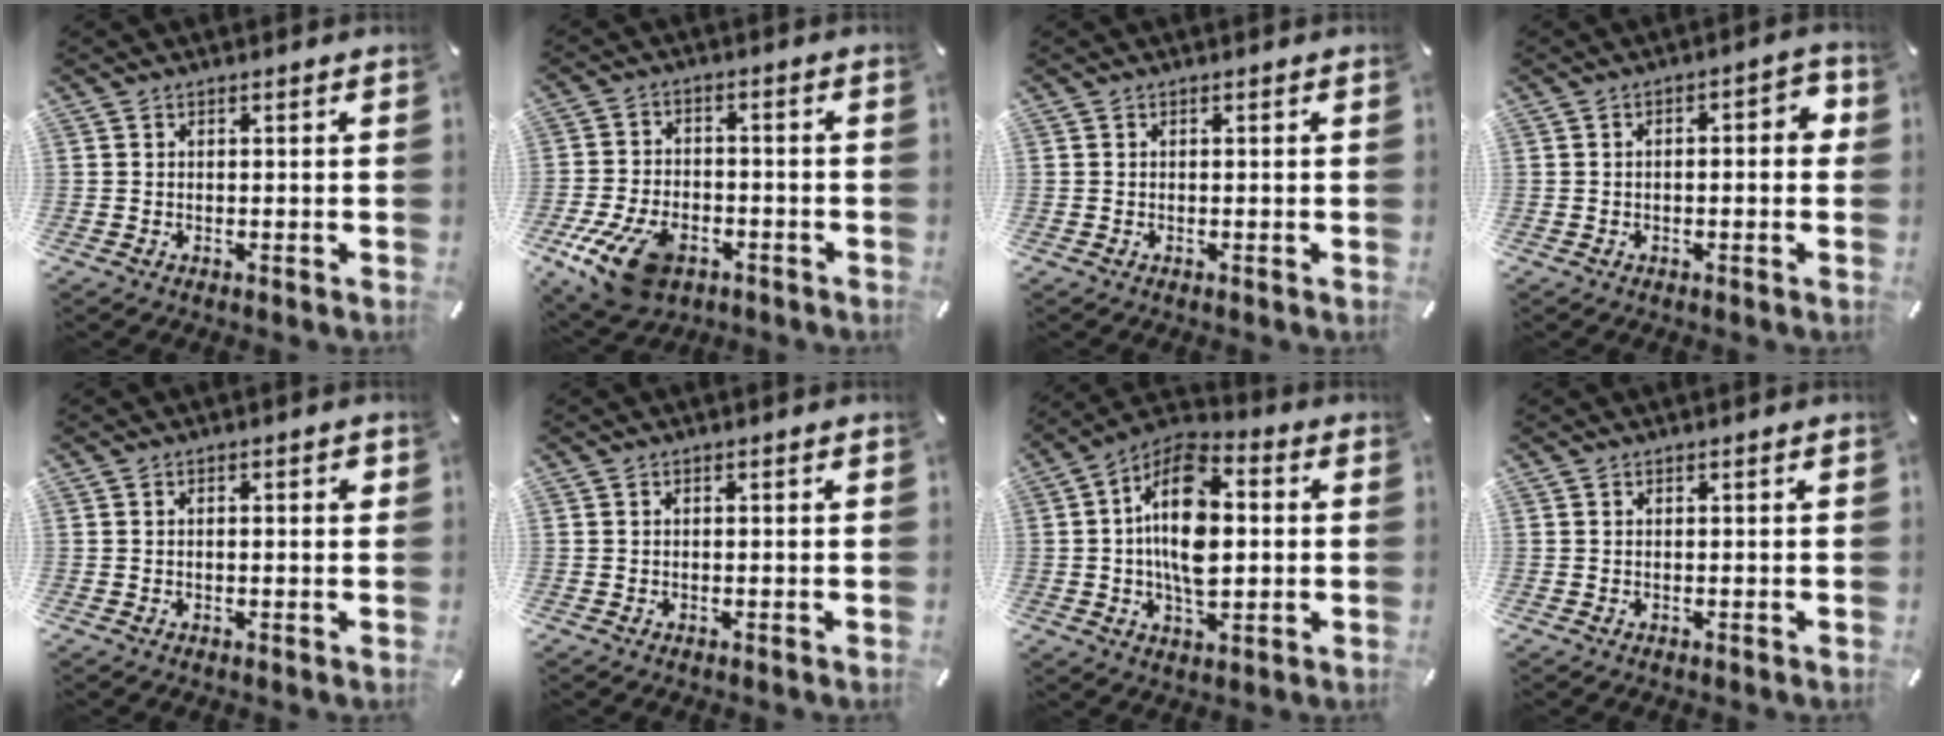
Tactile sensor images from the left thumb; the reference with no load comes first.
{"total": 13.5, "force": [-6.9, 8.0, 8.3], "torque": [-0.169, 0.033, -0.117]}
{"total": 0.0}
{"total": 4.5, "force": [-1.1, 1.9, 3.9], "torque": [-0.058, 0.013, -0.022]}
{"total": 1.9, "force": [0.1, 0.7, 1.7], "torque": [-0.025, 0.001, -0.002]}
{"total": 0.5, "force": [-0.2, 0.2, 0.5], "torque": [-0.009, -0.002, -0.002]}
{"total": 15.9, "force": [0.4, 9.1, 13.1], "torque": [-0.262, 0.003, 0.003]}
{"total": 0.0}